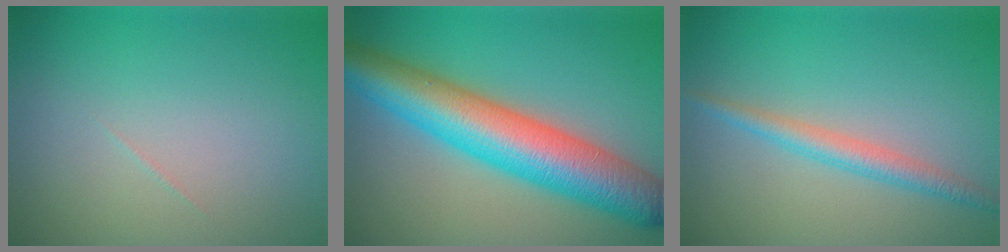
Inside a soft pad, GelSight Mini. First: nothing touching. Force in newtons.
{"total": 10.4, "press": 10.4, "slide": 0.2}
{"total": 2.5, "press": 2.5, "slide": 0.1}